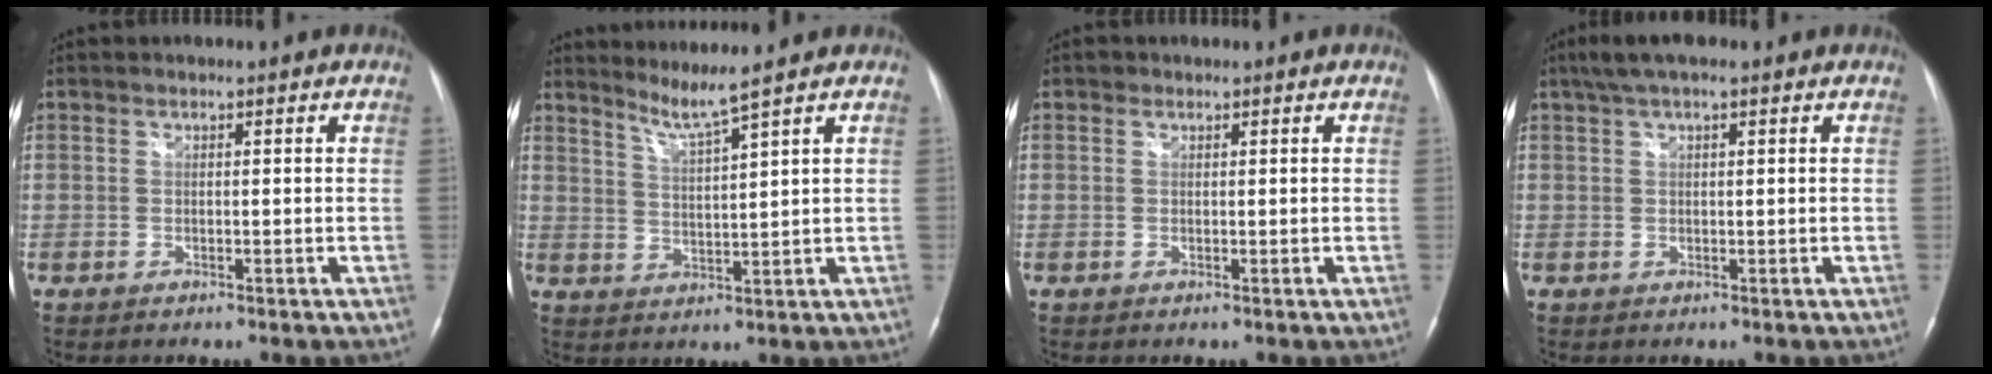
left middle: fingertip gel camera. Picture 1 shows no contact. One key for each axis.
{"total": 4.2, "fx": 3.5, "fy": -1.8, "fz": 1.5, "tx": -0.035, "ty": -0.019, "tz": 0.074}
{"total": 0.5, "fx": 0.4, "fy": 0.3, "fz": 0.0, "tx": -0.003, "ty": 0.001, "tz": 0.006}
{"total": 4.9, "fx": 3.4, "fy": 1.4, "fz": 3.3, "tx": -0.067, "ty": 0.032, "tz": 0.060}